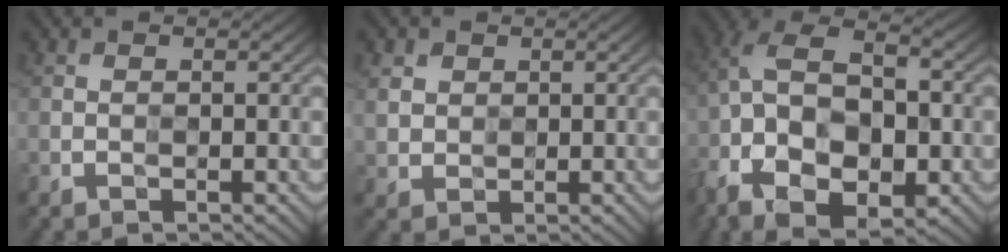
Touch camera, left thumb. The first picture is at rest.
{"total": 3.1, "force": [1.3, 2.6, 1.1], "torque": [-0.041, -0.007, 0.034]}
{"total": 14.9, "force": [-4.9, 8.9, 11.0], "torque": [-0.237, -0.008, -0.080]}